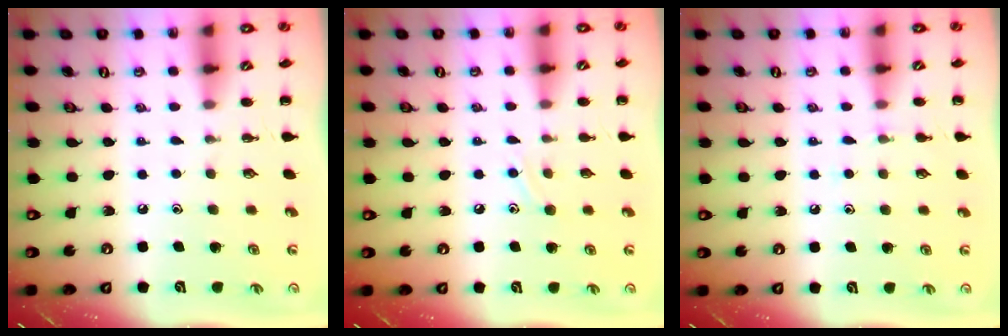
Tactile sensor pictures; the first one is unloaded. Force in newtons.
{"total": 6.6, "press": 6.5, "slide": 1.1}
{"total": 6.9, "press": 6.6, "slide": 2.0}